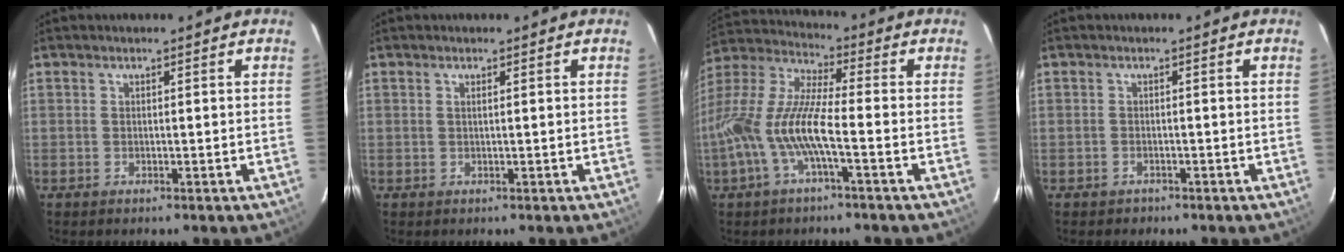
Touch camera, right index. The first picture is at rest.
{"total": 0.5, "force": [0.2, -0.1, 0.5], "torque": [-0.010, 0.003, 0.002]}
{"total": 14.0, "force": [-4.2, 2.6, 13.1], "torque": [-0.272, -0.001, -0.086]}
{"total": 1.5, "force": [-1.0, 1.1, 0.1], "torque": [-0.005, 0.004, -0.013]}